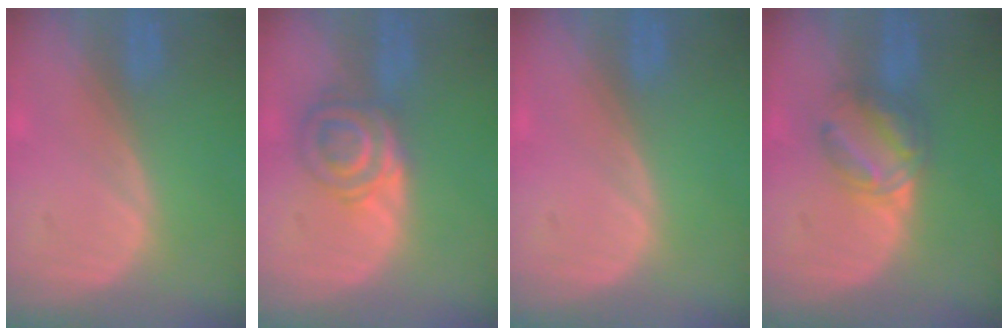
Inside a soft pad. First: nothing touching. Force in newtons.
{"total": 6.5, "press": 5.8, "slide": 3.0}
{"total": 0.0}
{"total": 6.1, "press": 5.3, "slide": 3.0}